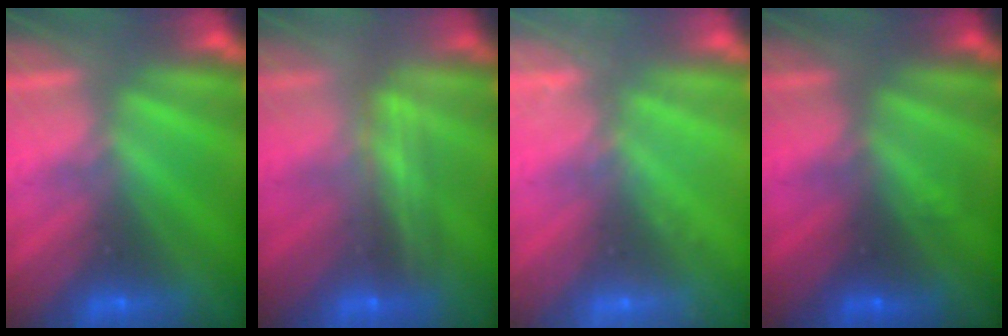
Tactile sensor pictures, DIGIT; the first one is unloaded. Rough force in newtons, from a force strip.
{"total": 2.4}
{"total": 2.3}
{"total": 1.6}